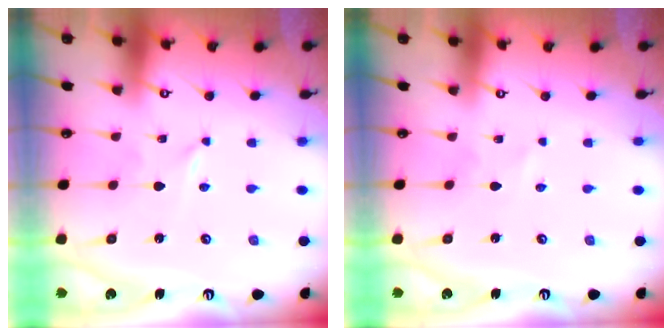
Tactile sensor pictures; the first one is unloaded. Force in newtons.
{"total": 0.0}